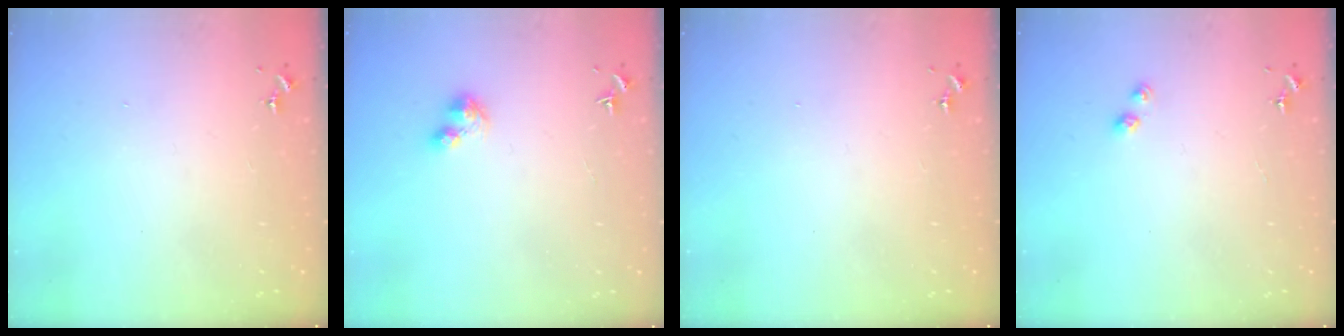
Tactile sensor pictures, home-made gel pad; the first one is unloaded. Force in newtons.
{"total": 4.4, "press": 4.4, "slide": 0.5}
{"total": 0.0}
{"total": 3.3, "press": 3.2, "slide": 0.3}